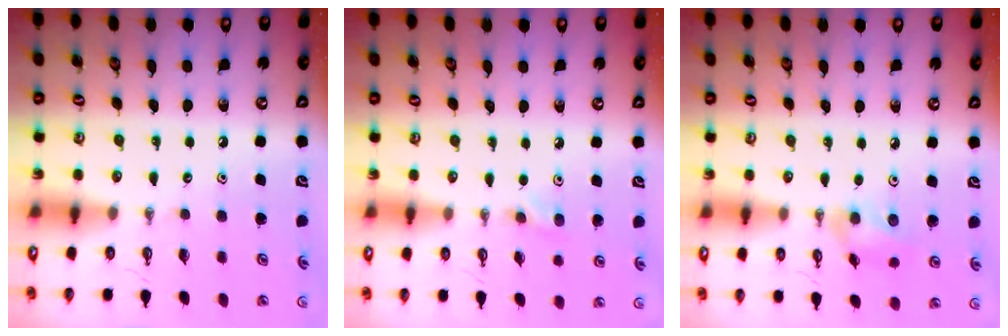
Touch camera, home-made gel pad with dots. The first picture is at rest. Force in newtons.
{"total": 3.8, "press": 3.7, "slide": 1.0}
{"total": 8.2, "press": 7.8, "slide": 2.6}